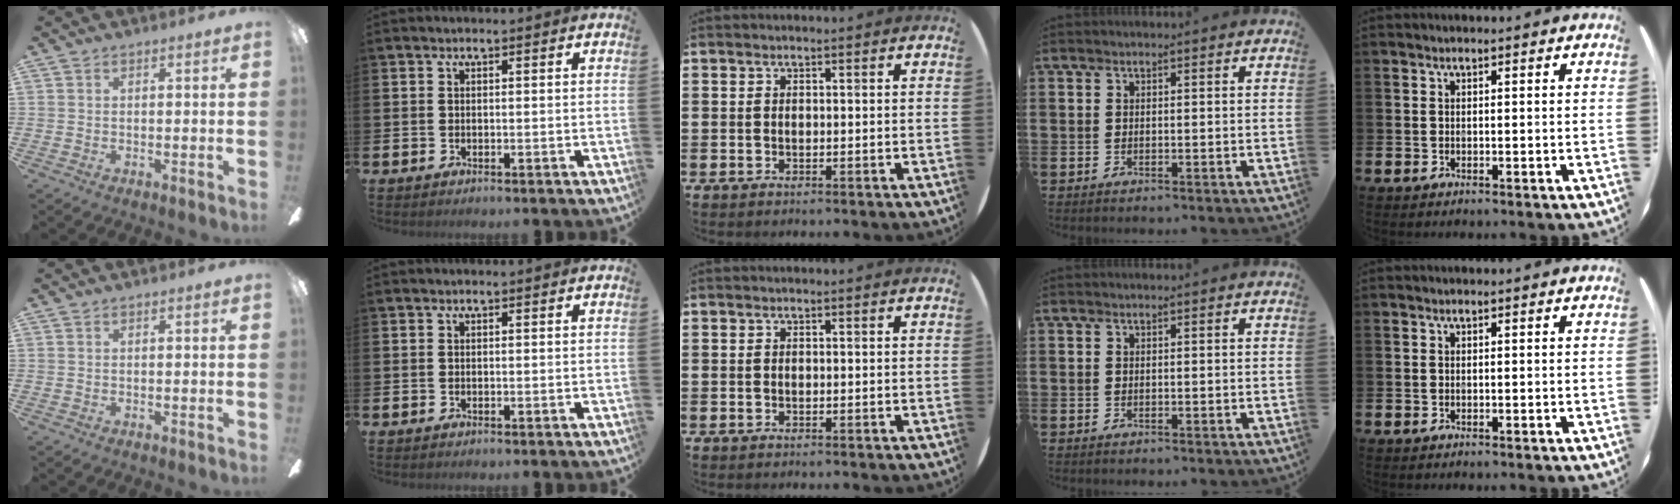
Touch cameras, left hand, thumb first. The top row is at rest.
{}